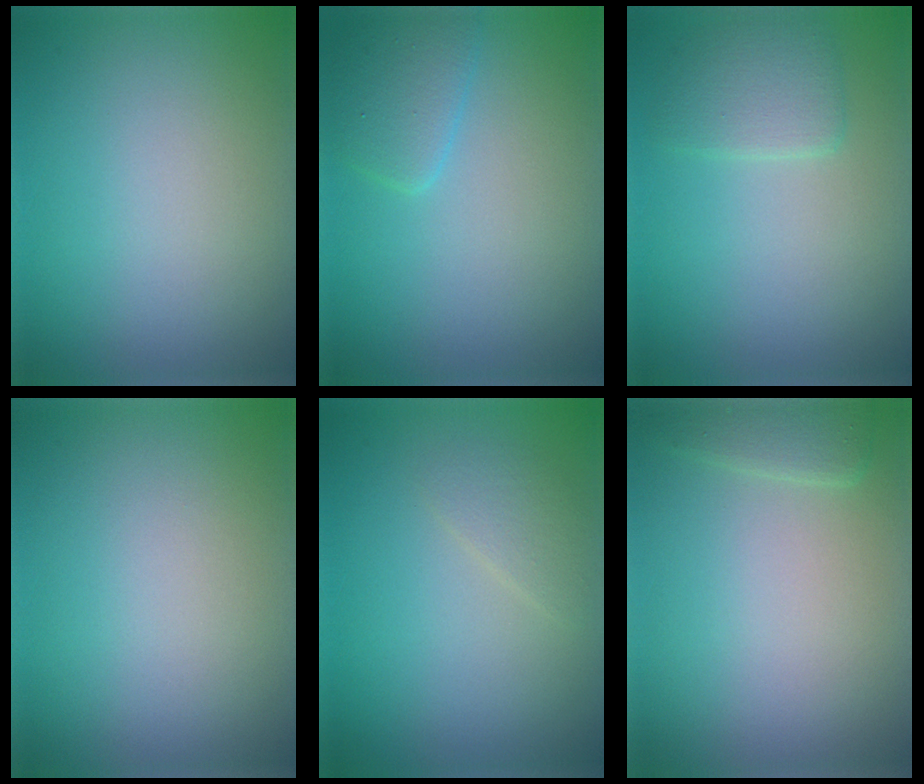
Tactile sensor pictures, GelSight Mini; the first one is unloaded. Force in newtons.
{"total": 2.3, "press": 2.3, "slide": 0.1}
{"total": 2.3, "press": 2.2, "slide": 0.3}
{"total": 0.0}
{"total": 1.3, "press": 1.3, "slide": 0.1}
{"total": 1.2, "press": 1.2, "slide": 0.1}